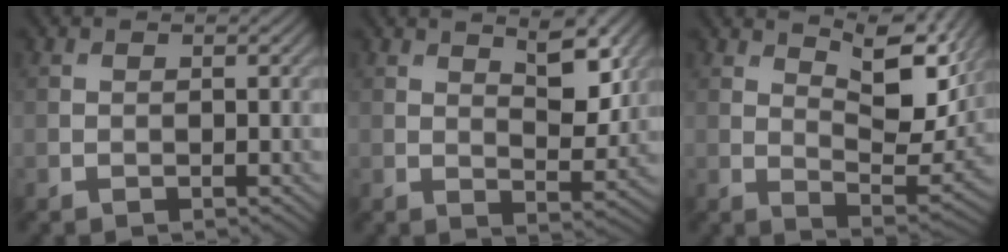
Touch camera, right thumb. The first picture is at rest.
{"total": 5.4, "force": [2.9, 2.0, 4.1], "torque": [-0.066, -0.012, 0.050]}
{"total": 10.6, "force": [6.0, 3.5, 8.1], "torque": [-0.137, -0.003, 0.094]}